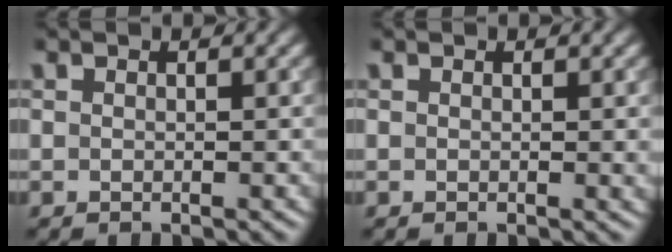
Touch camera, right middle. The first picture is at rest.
{"total": 0.6, "force": [0.2, 0.0, 0.5], "torque": [-0.003, 0.000, 0.003]}